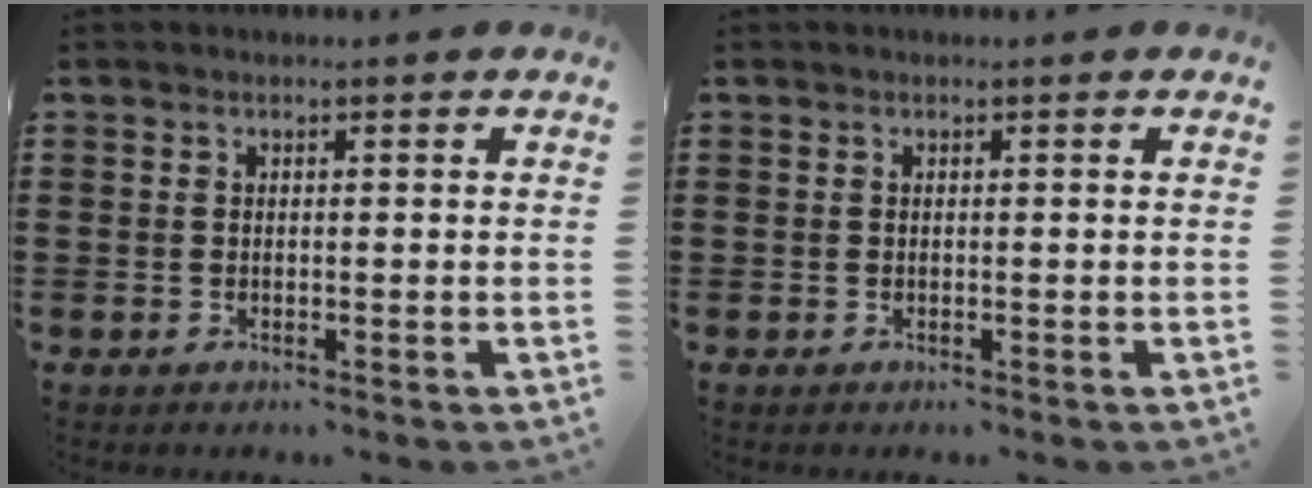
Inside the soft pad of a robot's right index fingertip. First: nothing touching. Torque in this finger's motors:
{"motor_torque": [0.00, 0.00, 0.00, 0.00]}